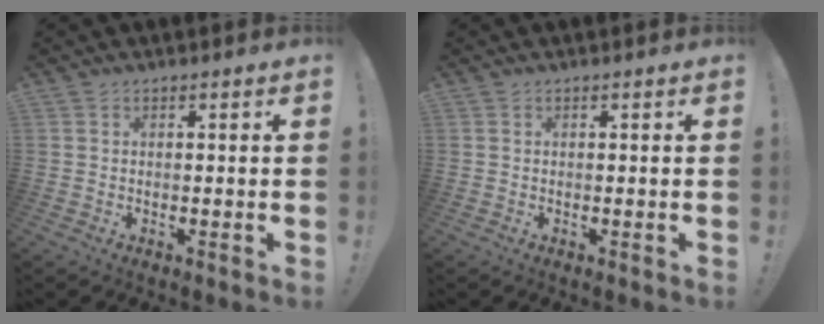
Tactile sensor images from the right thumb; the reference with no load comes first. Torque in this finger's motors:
{"motor_torque": [0.00, 0.00, -0.05, 0.08, 0.00]}